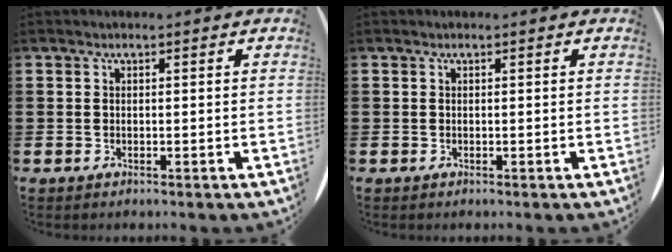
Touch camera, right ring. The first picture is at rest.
{"total": 0.0}